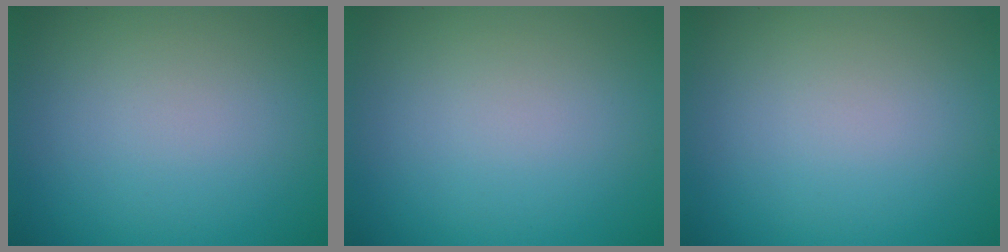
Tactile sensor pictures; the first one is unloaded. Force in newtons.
{"total": 0.0}
{"total": 0.0}